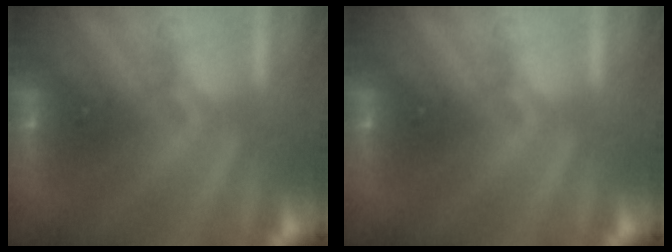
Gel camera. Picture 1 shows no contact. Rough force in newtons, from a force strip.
{"total": 0.0}